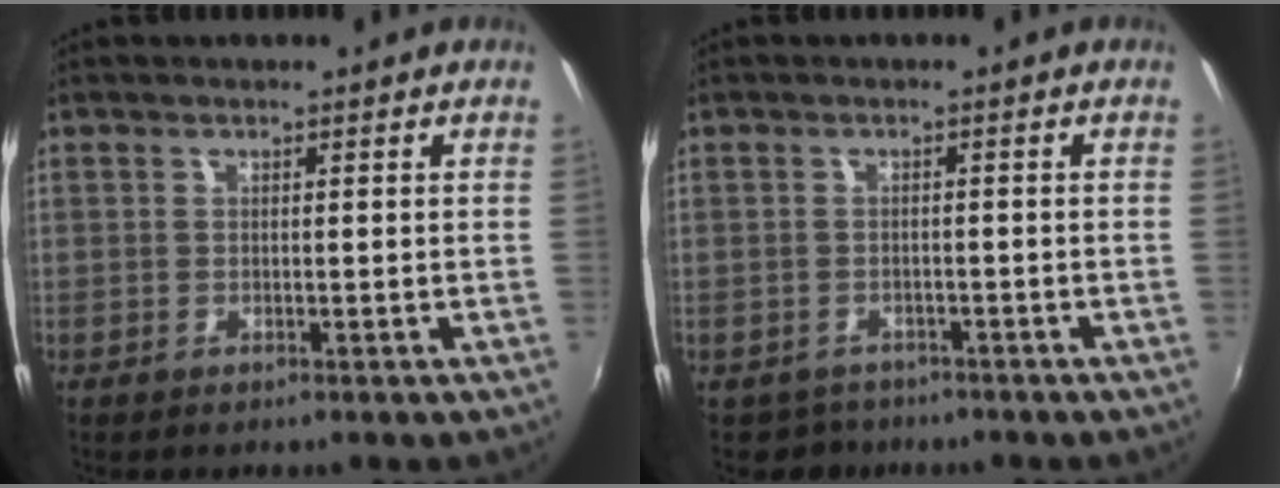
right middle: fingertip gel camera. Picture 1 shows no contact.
{"total": 3.1, "force": [-2.3, 2.0, -0.1], "torque": [-0.009, -0.002, -0.036]}